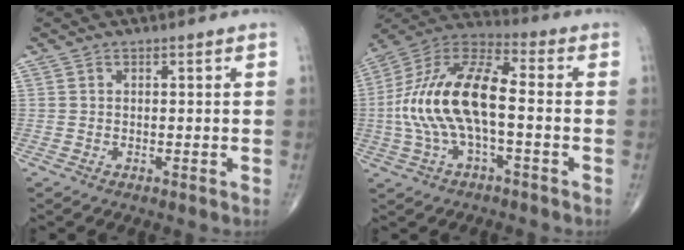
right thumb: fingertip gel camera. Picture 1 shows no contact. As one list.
[{"total": 17.6, "force": [-1.7, 7.2, 16.0], "torque": [-0.330, 0.042, -0.035]}]